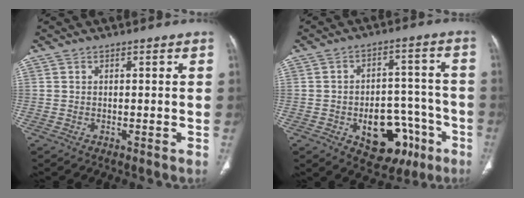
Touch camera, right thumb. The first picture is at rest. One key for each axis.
{"total": 14.9, "fx": -6.1, "fy": 9.4, "fz": 9.8, "tx": -0.087, "ty": 0.049, "tz": -0.073}